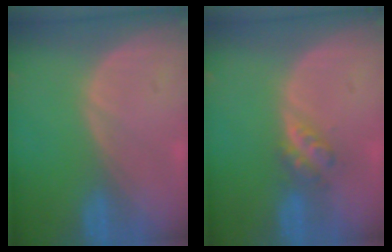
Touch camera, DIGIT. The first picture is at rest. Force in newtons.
{"total": 3.7, "press": 3.1, "slide": 1.9}